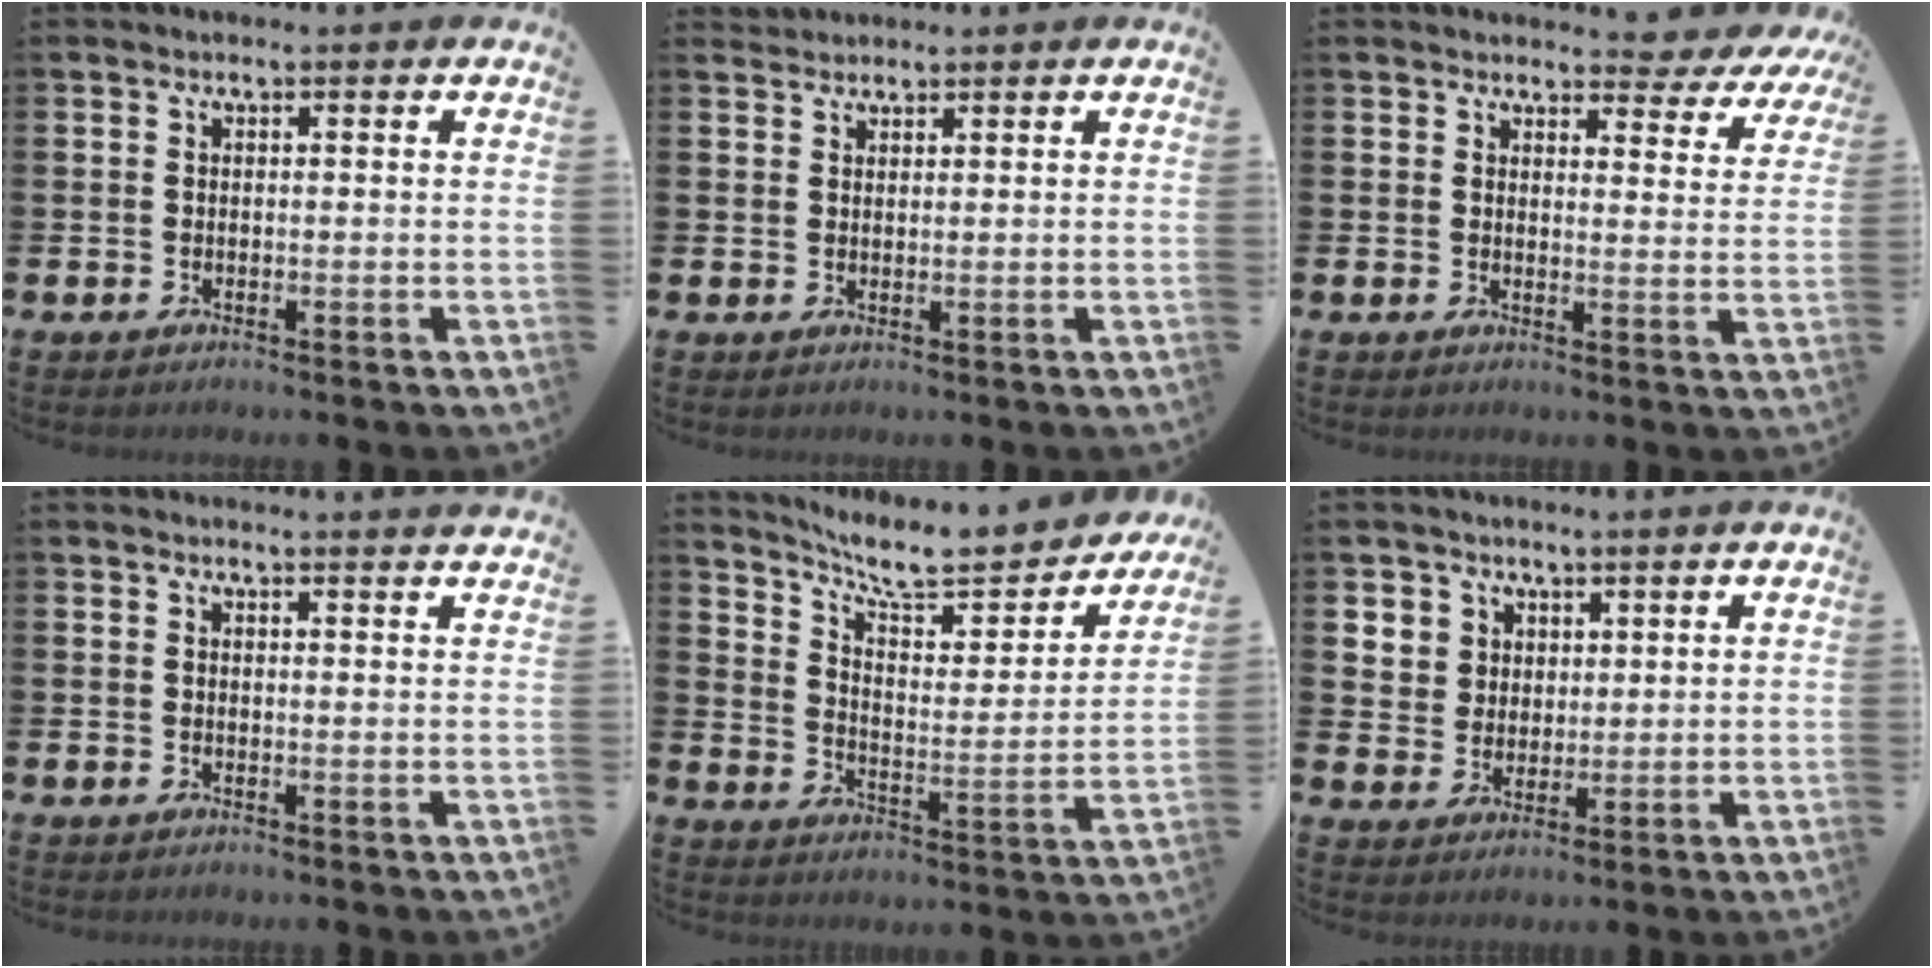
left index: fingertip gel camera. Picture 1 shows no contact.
{"total": 1.9, "force": [1.8, 0.5, -0.2], "torque": [0.007, -0.005, 0.033]}
{"total": 3.5, "force": [3.2, 1.2, 0.4], "torque": [-0.004, -0.028, 0.051]}
{"total": 1.2, "force": [1.2, -0.2, 0.0], "torque": [0.007, -0.009, 0.022]}
{"total": 9.0, "force": [8.1, 1.9, 3.4], "torque": [-0.088, -0.063, 0.138]}
{"total": 4.7, "force": [3.1, 3.5, 0.1], "torque": [-0.014, -0.002, 0.056]}